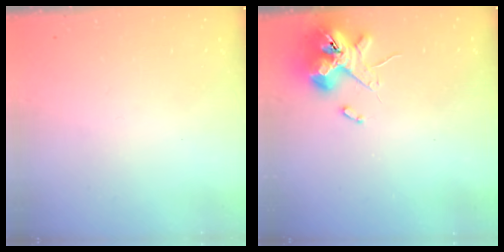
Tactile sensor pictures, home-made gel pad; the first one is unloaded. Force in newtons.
{"total": 10.9, "press": 10.7, "slide": 1.8}